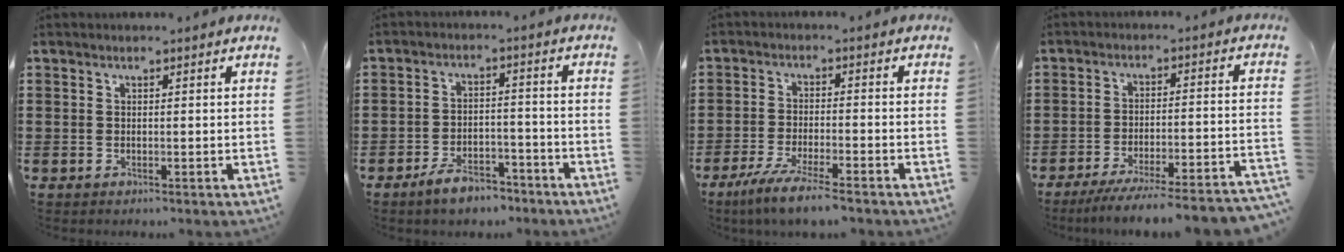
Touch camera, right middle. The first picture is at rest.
{"total": 5.1, "force": [-4.5, 1.6, 1.9], "torque": [-0.043, 0.009, -0.090]}
{"total": 5.2, "force": [-4.4, -0.2, 2.8], "torque": [-0.058, -0.015, -0.082]}
{"total": 6.3, "force": [-5.7, -0.5, 2.6], "torque": [-0.043, -0.011, -0.109]}